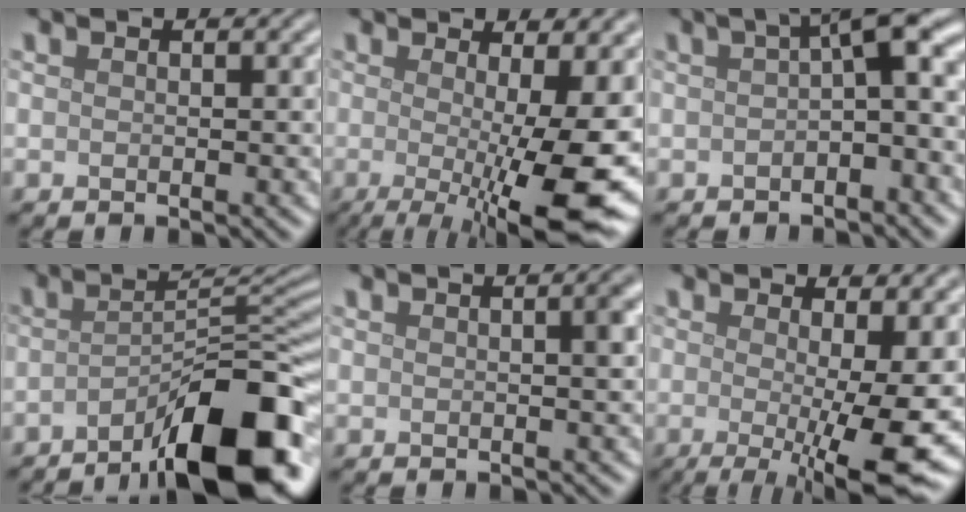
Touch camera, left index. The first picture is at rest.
{"total": 13.3, "force": [-1.9, 3.4, 12.8], "torque": [-0.156, -0.011, -0.022]}
{"total": 5.5, "force": [0.6, 1.3, 5.3], "torque": [-0.060, 0.019, -0.001]}
{"total": 11.5, "force": [-6.6, 3.0, 9.0], "torque": [-0.124, 0.008, -0.108]}
{"total": 2.0, "force": [0.4, 0.5, 1.9], "torque": [-0.020, 0.009, 0.003]}
{"total": 11.0, "force": [-1.4, 2.7, 10.6], "torque": [-0.136, -0.012, -0.016]}